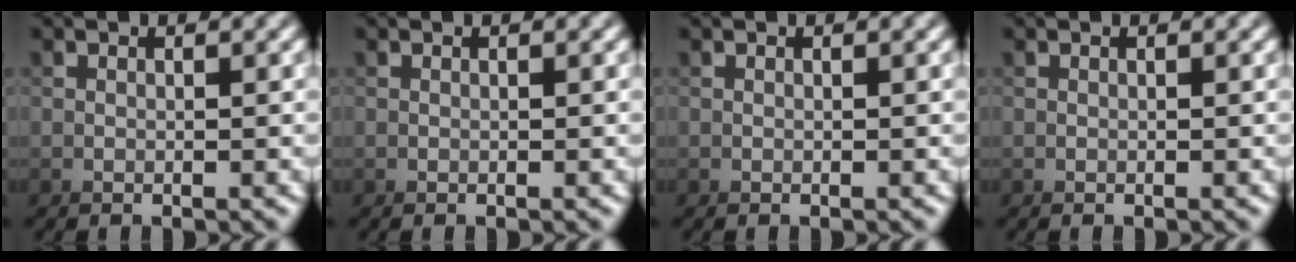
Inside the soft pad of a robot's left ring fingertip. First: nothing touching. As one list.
[{"total": 0.0}, {"total": 0.0}, {"total": 0.0}]